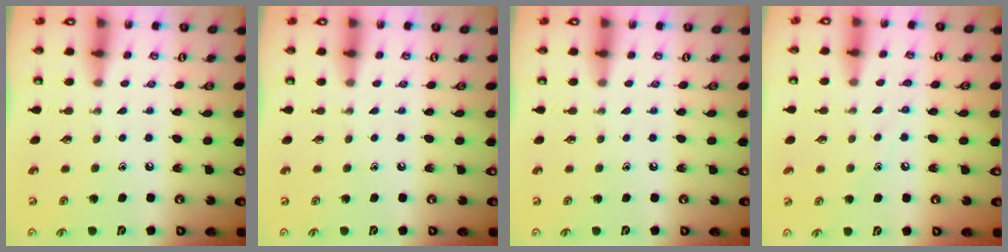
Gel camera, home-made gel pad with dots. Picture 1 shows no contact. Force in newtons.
{"total": 0.0}
{"total": 0.0}
{"total": 5.9, "press": 5.8, "slide": 0.8}